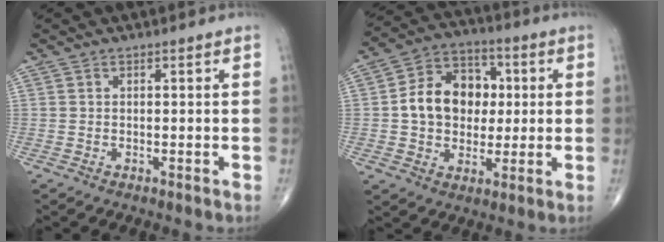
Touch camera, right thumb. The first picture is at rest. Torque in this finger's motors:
{"motor_torque": [0.10, 0.16, 0.40, -0.06, 0.19]}